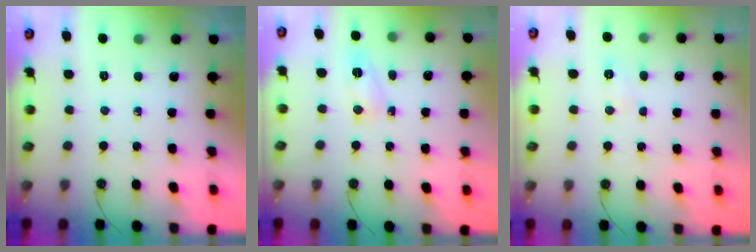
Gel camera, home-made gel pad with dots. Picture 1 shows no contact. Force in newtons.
{"total": 3.5, "press": 3.4, "slide": 1.0}
{"total": 5.9, "press": 5.9, "slide": 0.6}